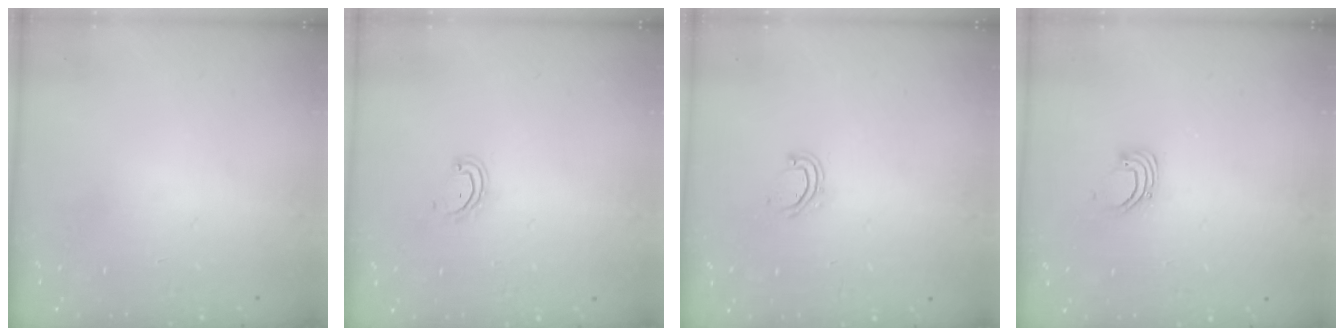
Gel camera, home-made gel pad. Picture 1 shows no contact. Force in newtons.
{"total": 2.9, "press": 2.9, "slide": 0.3}
{"total": 3.9, "press": 3.9, "slide": 0.4}
{"total": 2.7, "press": 2.7, "slide": 0.1}